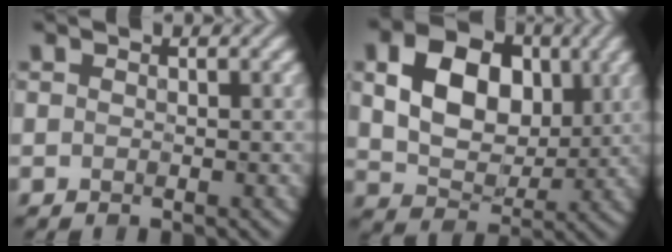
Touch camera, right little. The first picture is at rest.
{"total": 8.2, "force": [1.6, 5.8, 5.6], "torque": [-0.111, -0.005, 0.023]}